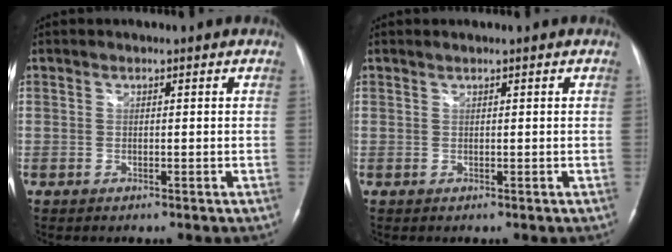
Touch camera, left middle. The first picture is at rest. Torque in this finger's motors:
{"motor_torque": [0.06, -0.08, 0.00, 0.00]}